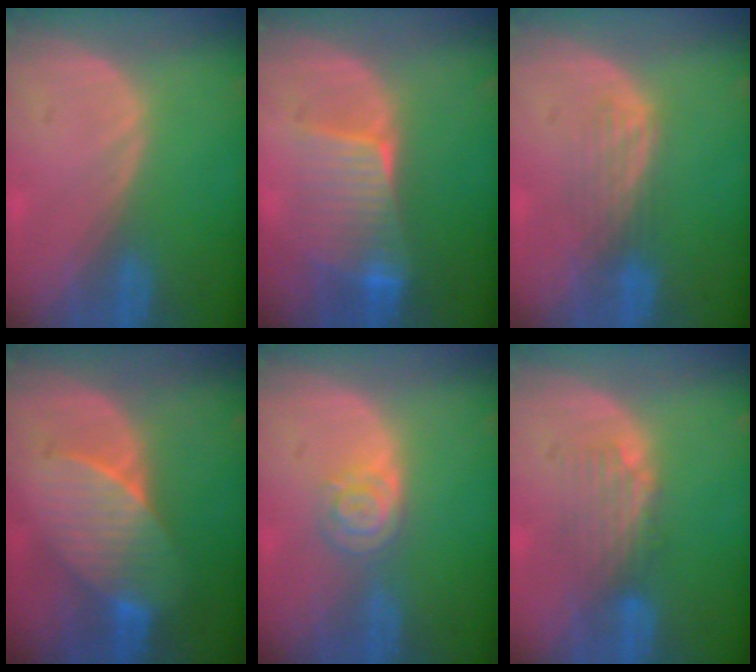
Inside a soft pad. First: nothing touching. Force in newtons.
{"total": 6.6, "press": 6.6, "slide": 0.6}
{"total": 3.7, "press": 3.2, "slide": 1.8}
{"total": 7.2, "press": 7.1, "slide": 1.5}
{"total": 4.4, "press": 3.9, "slide": 2.0}
{"total": 4.7, "press": 3.9, "slide": 2.5}